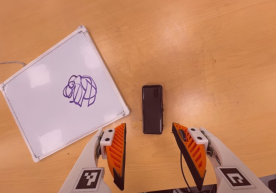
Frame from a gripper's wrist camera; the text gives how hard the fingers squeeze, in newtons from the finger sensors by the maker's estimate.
{"total": 0.0}